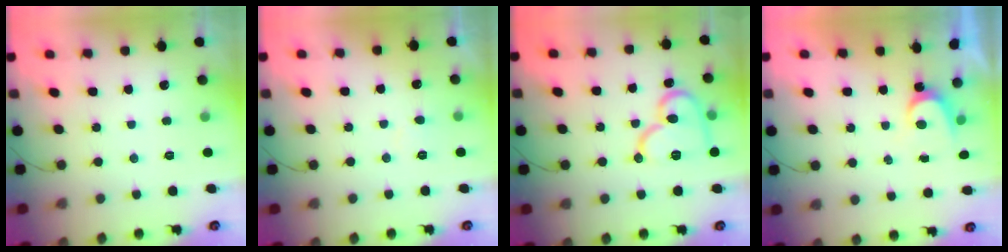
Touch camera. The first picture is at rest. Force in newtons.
{"total": 4.1, "press": 4.1, "slide": 0.2}
{"total": 14.0, "press": 13.9, "slide": 1.7}
{"total": 4.0, "press": 4.0, "slide": 0.3}